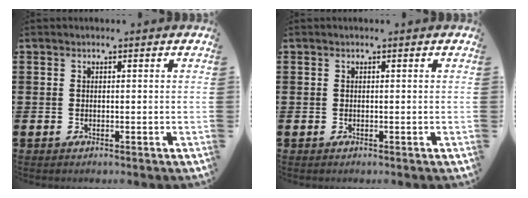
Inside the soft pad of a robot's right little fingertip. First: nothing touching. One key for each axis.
{"total": 0.0}